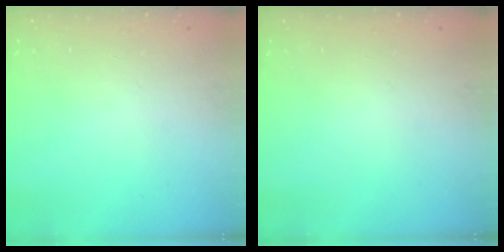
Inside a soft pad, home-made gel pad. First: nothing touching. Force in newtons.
{"total": 0.0}